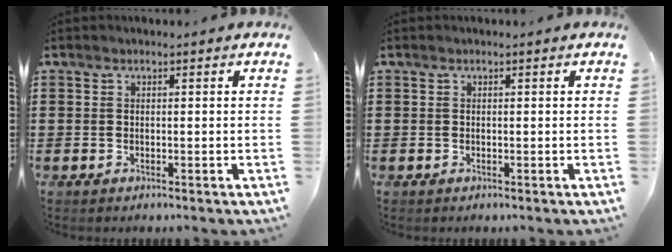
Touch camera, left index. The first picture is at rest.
{"total": 0.0}